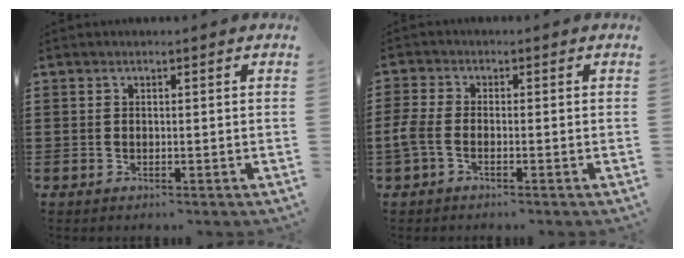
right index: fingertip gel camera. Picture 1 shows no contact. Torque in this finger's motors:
{"motor_torque": [1.08, 1.06, 0.34, 0.08]}